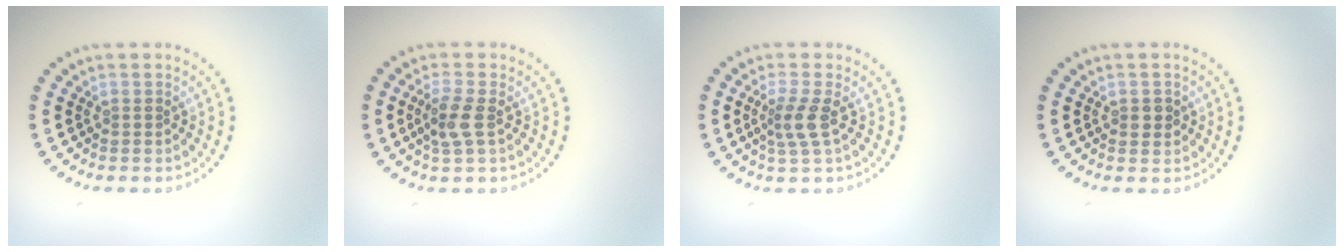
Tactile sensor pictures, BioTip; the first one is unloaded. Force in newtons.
{"total": 2.5, "press": 2.3, "slide": 1.0}
{"total": 2.5, "press": 1.9, "slide": 1.5}
{"total": 1.4, "press": 1.4, "slide": 0.0}